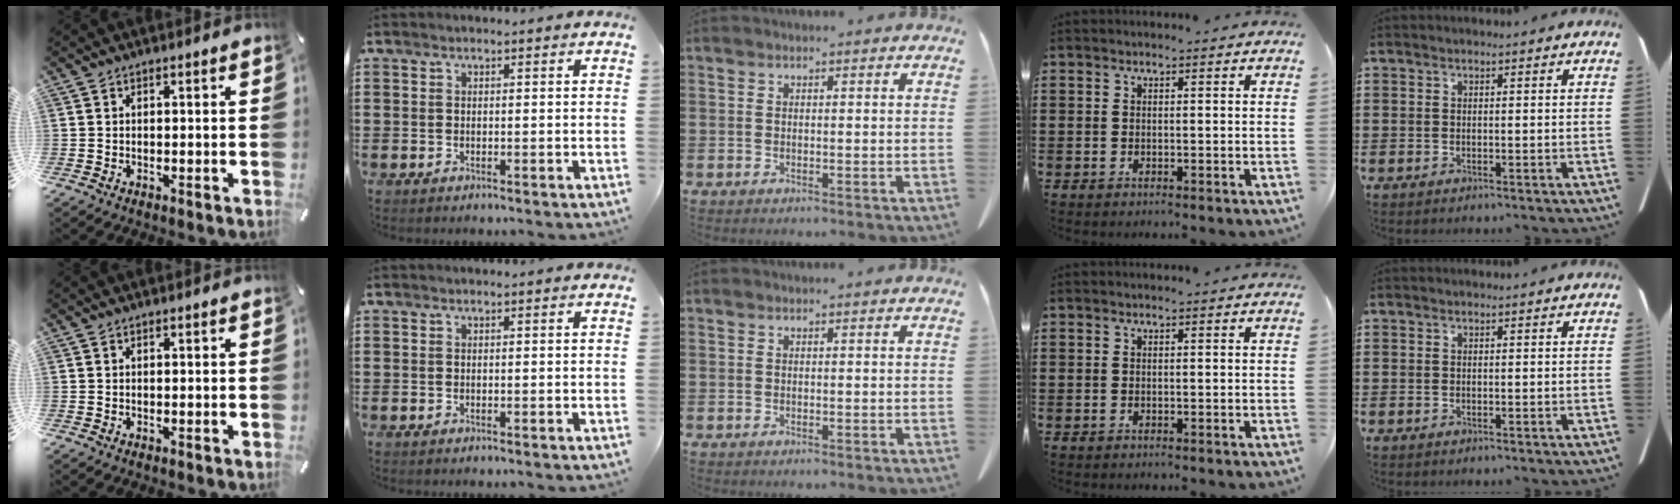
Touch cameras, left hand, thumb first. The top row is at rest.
{}